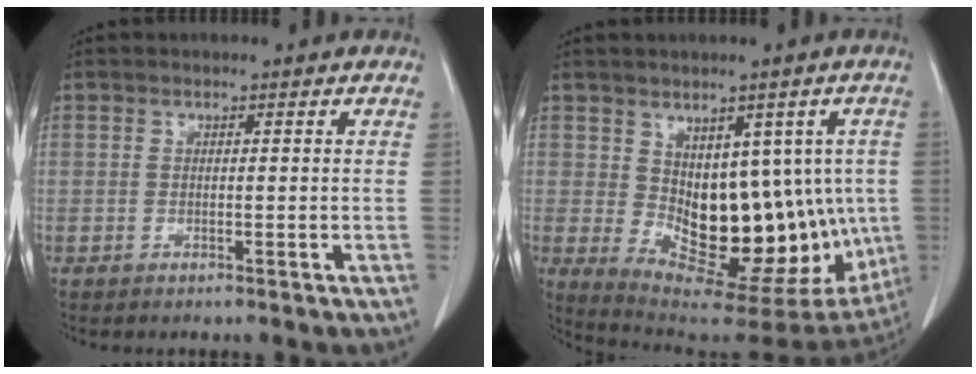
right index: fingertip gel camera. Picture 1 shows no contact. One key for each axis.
{"total": 17.8, "fx": -0.7, "fy": 9.1, "fz": 15.2, "tx": -0.187, "ty": 0.002, "tz": 0.020}